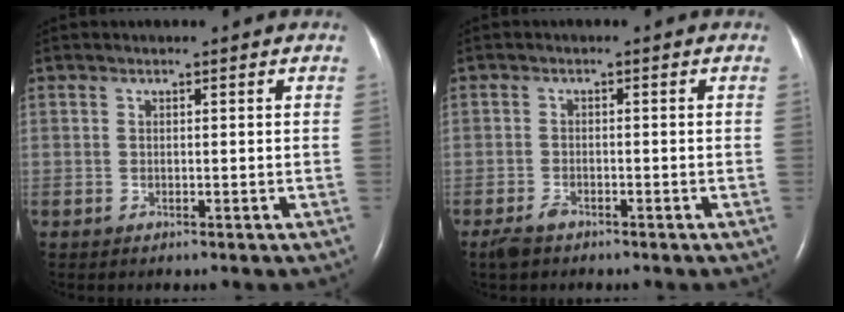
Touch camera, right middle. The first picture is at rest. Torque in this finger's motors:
{"motor_torque": [0.42, -0.37, 0.01, 0.01]}